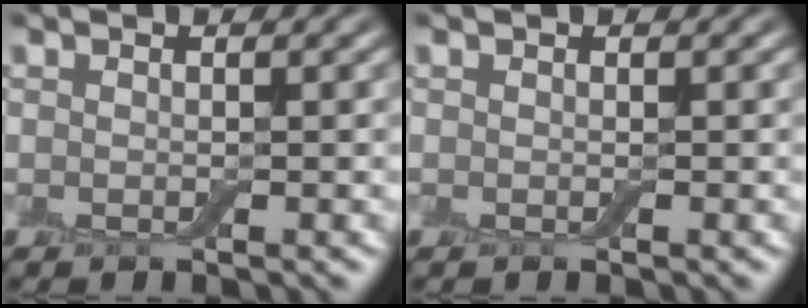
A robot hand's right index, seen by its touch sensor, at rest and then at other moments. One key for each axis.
{"total": 0.0}